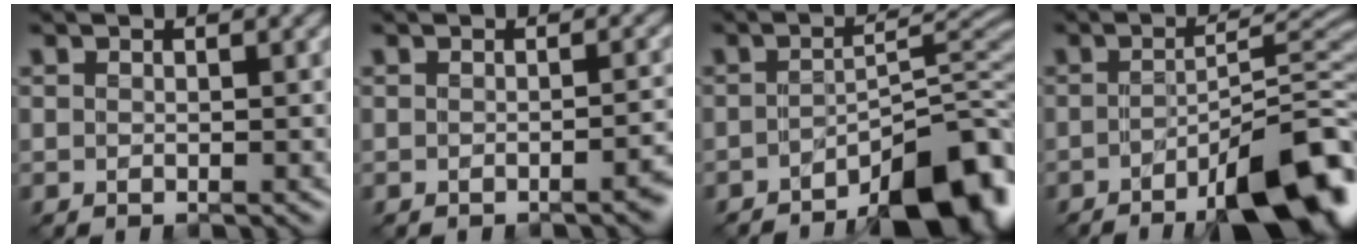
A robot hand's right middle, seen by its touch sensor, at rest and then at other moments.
{"total": 2.3, "force": [-1.3, 0.5, 1.8], "torque": [-0.009, 0.009, -0.014]}
{"total": 9.2, "force": [-6.1, 2.5, 6.4], "torque": [-0.079, 0.006, -0.089]}
{"total": 10.6, "force": [-5.8, 2.3, 8.6], "torque": [-0.109, 0.004, -0.080]}